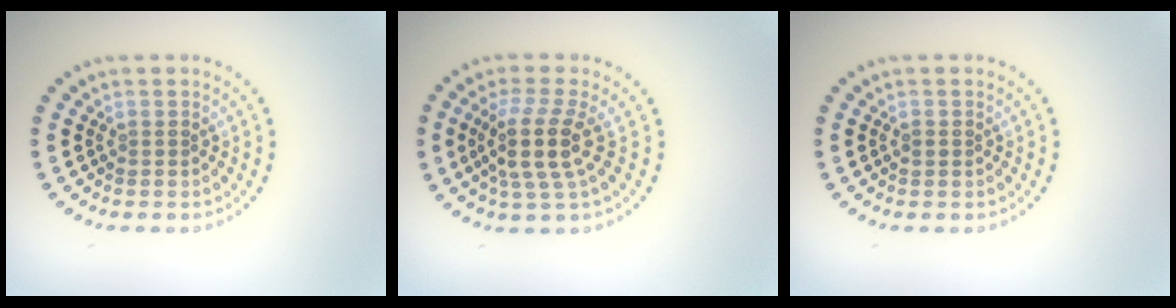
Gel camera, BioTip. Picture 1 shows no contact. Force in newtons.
{"total": 4.1, "press": 3.2, "slide": 2.6}
{"total": 0.7, "press": 0.7, "slide": 0.0}